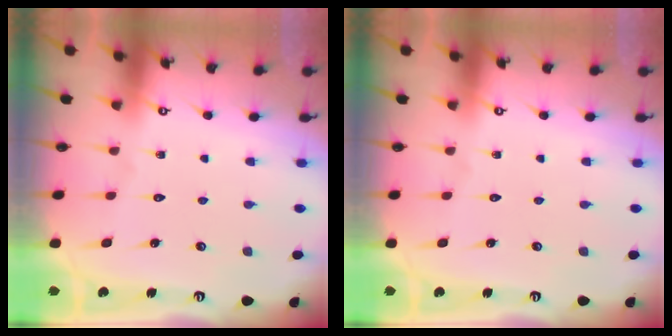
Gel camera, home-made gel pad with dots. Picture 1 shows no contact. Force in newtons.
{"total": 0.0}